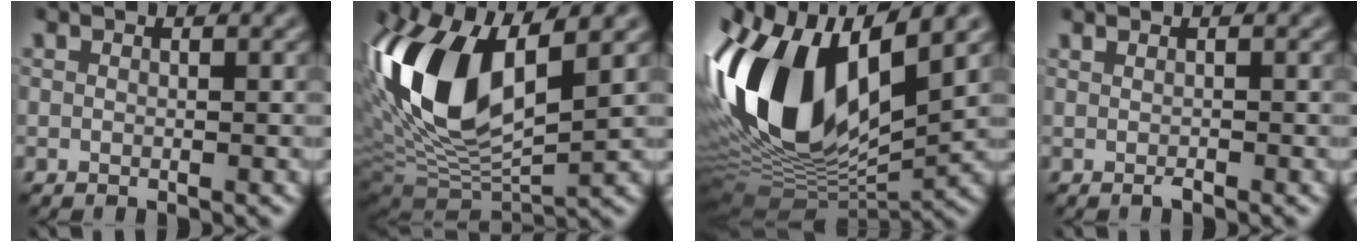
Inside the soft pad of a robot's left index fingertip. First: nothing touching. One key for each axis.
{"total": 14.3, "fx": 2.5, "fy": 6.4, "fz": 12.6, "tx": -0.263, "ty": 0.008, "tz": 0.041}
{"total": 15.9, "fx": 1.9, "fy": 8.1, "fz": 13.6, "tx": -0.292, "ty": 0.005, "tz": 0.035}
{"total": 0.5, "fx": -0.5, "fy": -0.1, "fz": 0.2, "tx": -0.004, "ty": 0.001, "tz": -0.005}